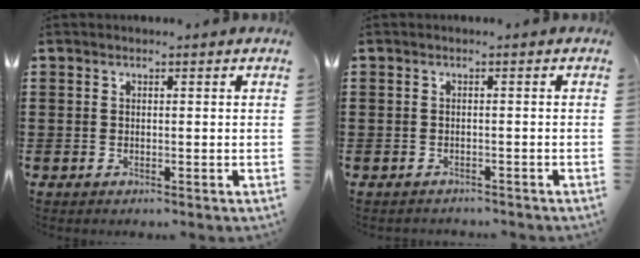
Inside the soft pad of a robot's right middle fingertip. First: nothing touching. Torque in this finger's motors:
{"motor_torque": [0.12, -0.23, 0.00, -0.01]}